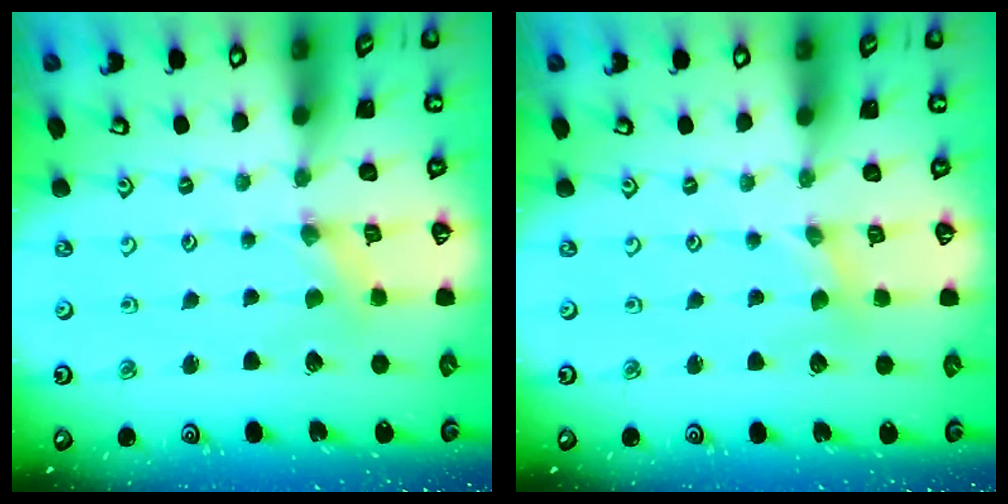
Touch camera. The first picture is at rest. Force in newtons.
{"total": 0.8, "press": 0.8, "slide": 0.2}